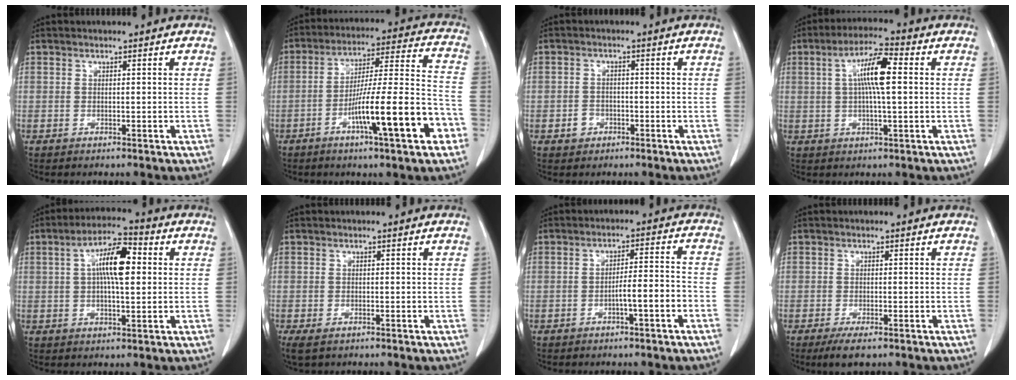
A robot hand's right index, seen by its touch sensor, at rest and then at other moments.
{"total": 17.2, "force": [-7.0, 1.2, 15.6], "torque": [-0.250, 0.005, -0.111]}
{"total": 2.2, "force": [-1.0, 1.9, 0.7], "torque": [-0.010, 0.006, -0.013]}
{"total": 7.9, "force": [1.4, 1.0, 7.8], "torque": [-0.146, 0.012, 0.020]}
{"total": 9.0, "force": [1.6, 2.5, 8.5], "torque": [-0.157, 0.020, 0.023]}
{"total": 2.7, "force": [-1.6, 1.3, 1.7], "torque": [-0.041, -0.009, -0.020]}
{"total": 5.2, "force": [-2.2, 0.3, 4.7], "torque": [-0.073, 0.016, -0.033]}
{"total": 3.0, "force": [-2.0, 0.9, 2.0], "torque": [-0.039, -0.006, -0.031]}